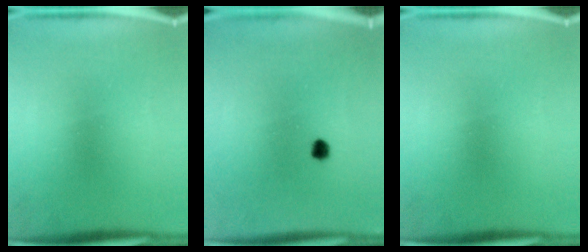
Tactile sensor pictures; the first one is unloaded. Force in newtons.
{"total": 1.9}
{"total": 0.0}